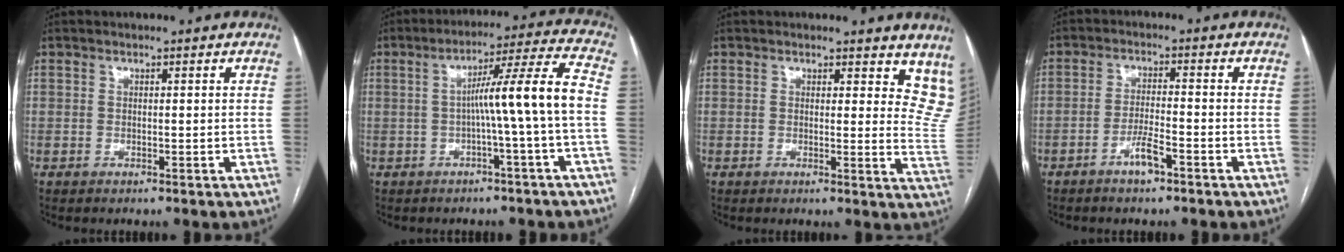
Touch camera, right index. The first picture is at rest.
{"total": 9.7, "force": [-1.3, -1.8, 9.5], "torque": [-0.146, 0.026, -0.017]}
{"total": 9.7, "force": [8.3, 3.9, 3.2], "torque": [0.003, -0.033, 0.058]}
{"total": 3.9, "force": [-2.5, 0.5, 3.0], "torque": [-0.057, 0.000, -0.046]}